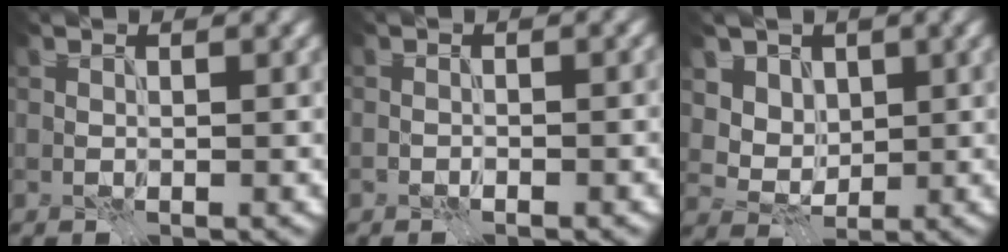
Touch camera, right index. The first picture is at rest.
{"total": 0.8, "force": [-0.4, 0.1, 0.7], "torque": [-0.001, 0.006, -0.009]}
{"total": 4.2, "force": [2.3, 3.3, 1.3], "torque": [-0.045, -0.022, 0.066]}